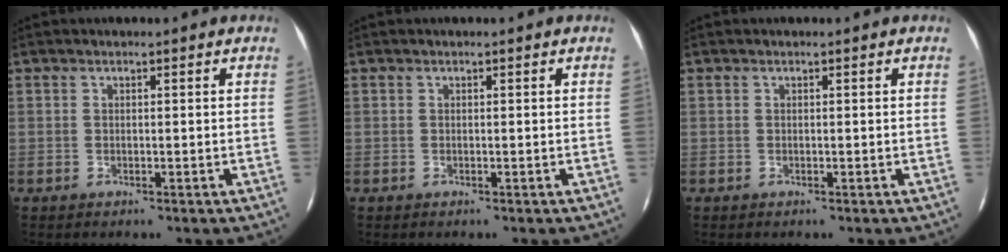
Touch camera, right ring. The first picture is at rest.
{"total": 0.0}
{"total": 0.0}